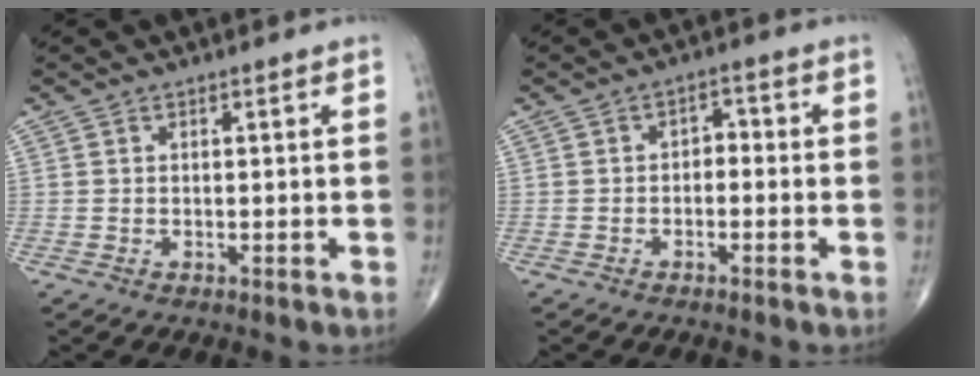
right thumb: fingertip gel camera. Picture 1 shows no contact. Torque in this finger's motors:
{"motor_torque": [-0.18, -0.01, -0.01, 0.15, 0.00]}